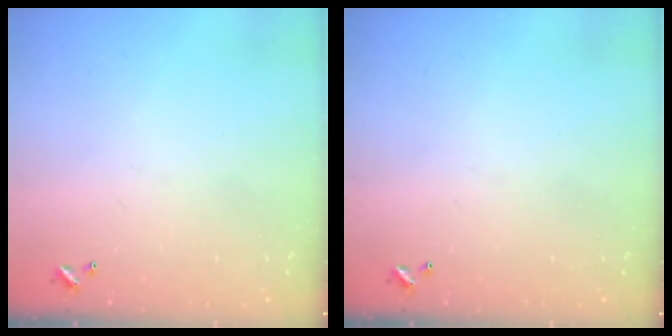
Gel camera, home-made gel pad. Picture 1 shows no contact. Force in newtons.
{"total": 0.0}